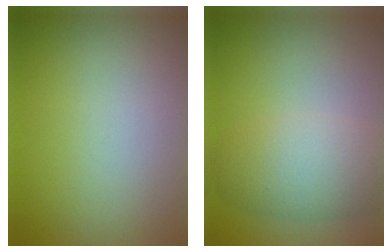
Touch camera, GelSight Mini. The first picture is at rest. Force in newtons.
{"total": 5.4, "press": 5.4, "slide": 0.2}